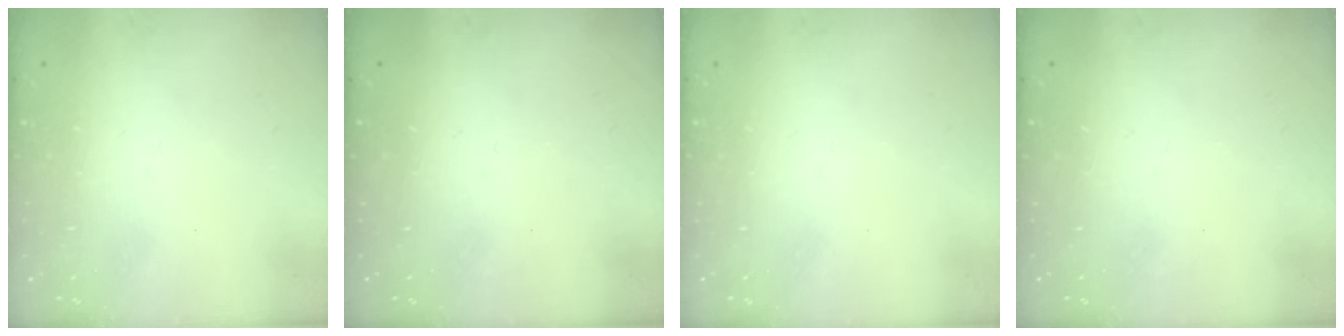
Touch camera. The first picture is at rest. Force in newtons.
{"total": 0.0}
{"total": 0.0}
{"total": 0.0}